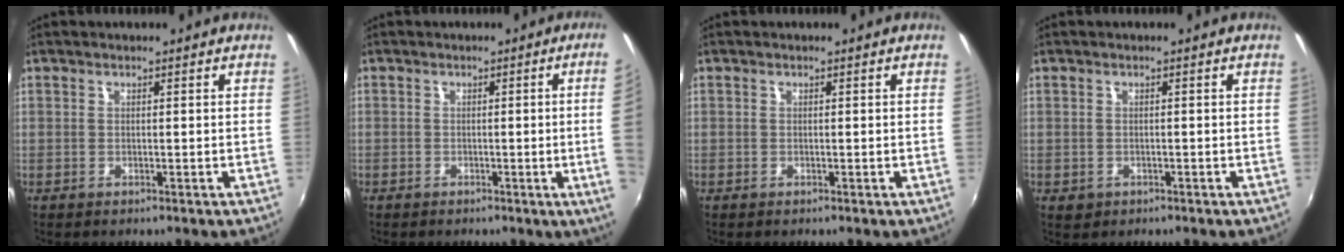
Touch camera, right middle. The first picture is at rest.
{"total": 6.0, "force": [-0.2, -1.7, 5.8], "torque": [-0.079, -0.011, 0.000]}
{"total": 0.0}
{"total": 1.6, "force": [-0.6, 1.4, 0.6], "torque": [-0.014, -0.002, -0.006]}